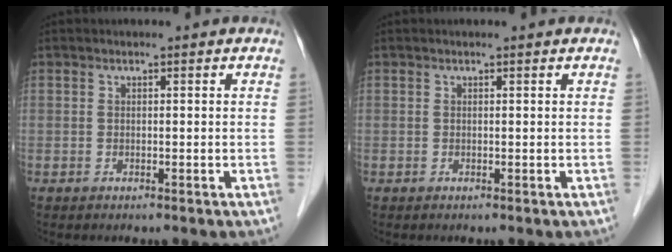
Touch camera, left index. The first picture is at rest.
{"total": 0.7, "force": [0.6, 0.0, 0.2], "torque": [-0.009, 0.000, 0.009]}